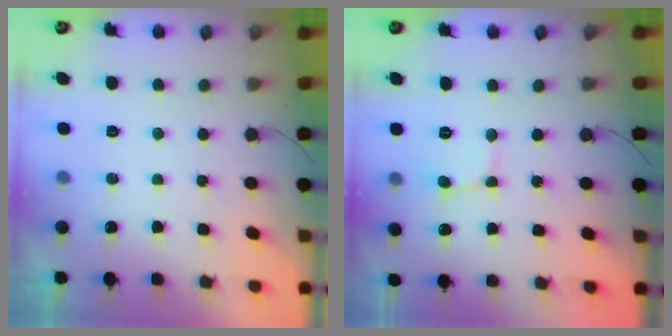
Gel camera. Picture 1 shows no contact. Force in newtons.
{"total": 2.3, "press": 2.3, "slide": 0.2}